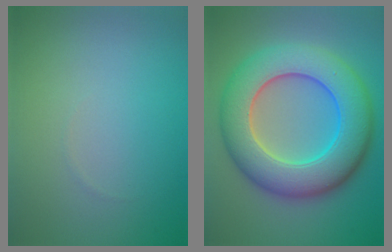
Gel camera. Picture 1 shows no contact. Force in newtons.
{"total": 11.1, "press": 11.1, "slide": 0.4}